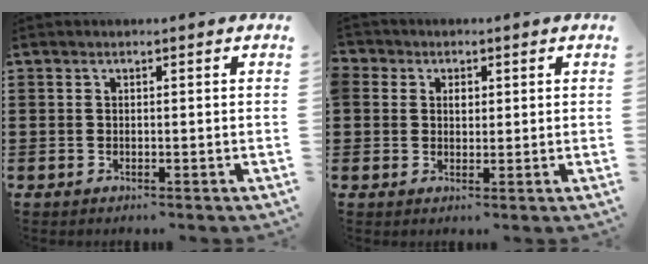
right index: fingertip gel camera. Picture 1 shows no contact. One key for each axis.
{"total": 2.4, "fx": 1.0, "fy": 2.2, "fz": 0.5, "tx": -0.020, "ty": 0.013, "tz": 0.016}